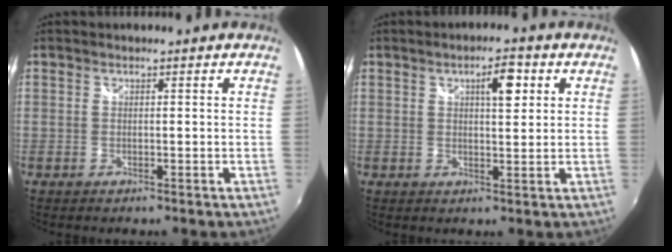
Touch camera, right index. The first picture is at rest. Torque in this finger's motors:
{"motor_torque": [0.56, 0.22, 0.17, 0.05]}